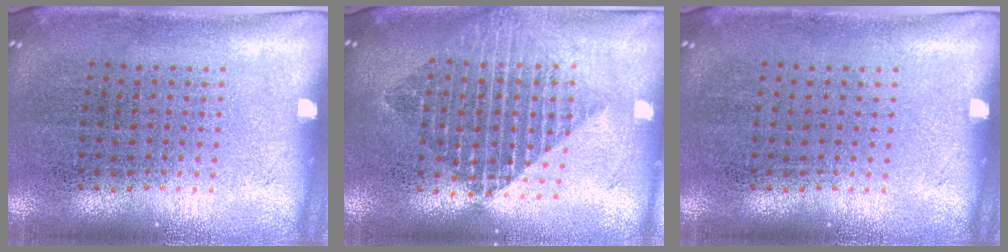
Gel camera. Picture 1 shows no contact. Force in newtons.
{"total": 2.0, "press": 1.6, "slide": 1.1}
{"total": 0.0}